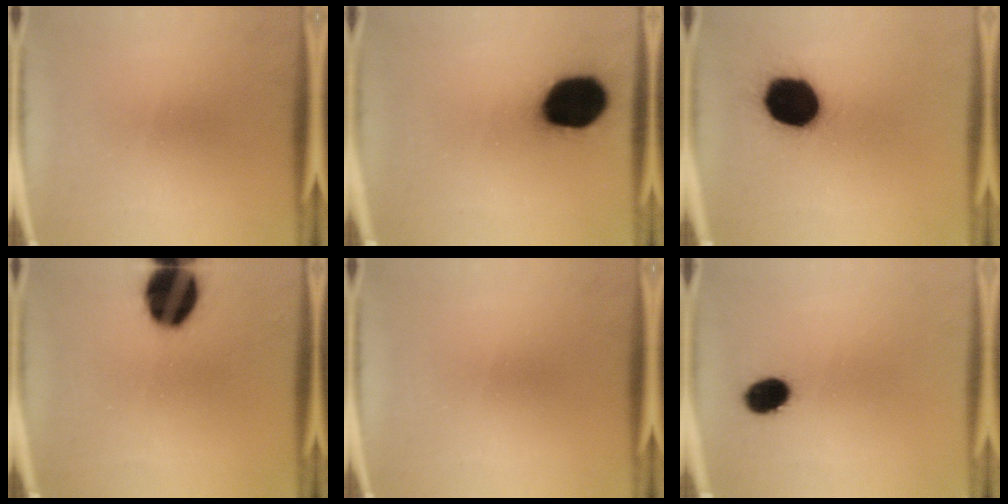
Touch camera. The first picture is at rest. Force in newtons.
{"total": 19.9}
{"total": 19.8}
{"total": 17.3}
{"total": 0.0}
{"total": 6.2}